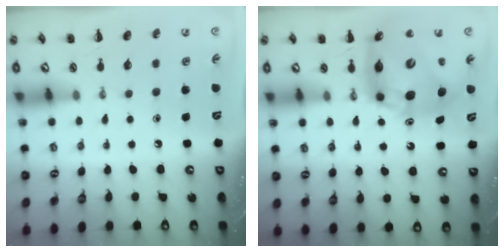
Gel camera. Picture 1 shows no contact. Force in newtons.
{"total": 14.1, "press": 13.5, "slide": 4.2}